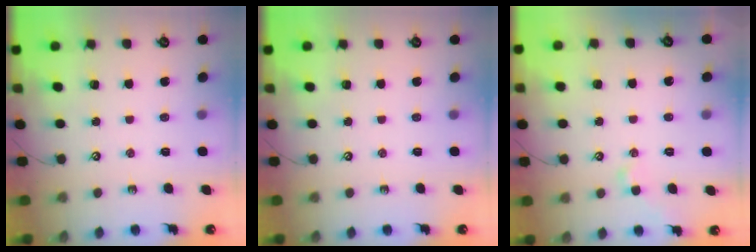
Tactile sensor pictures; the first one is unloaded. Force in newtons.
{"total": 0.0}
{"total": 0.9, "press": 0.7, "slide": 0.6}